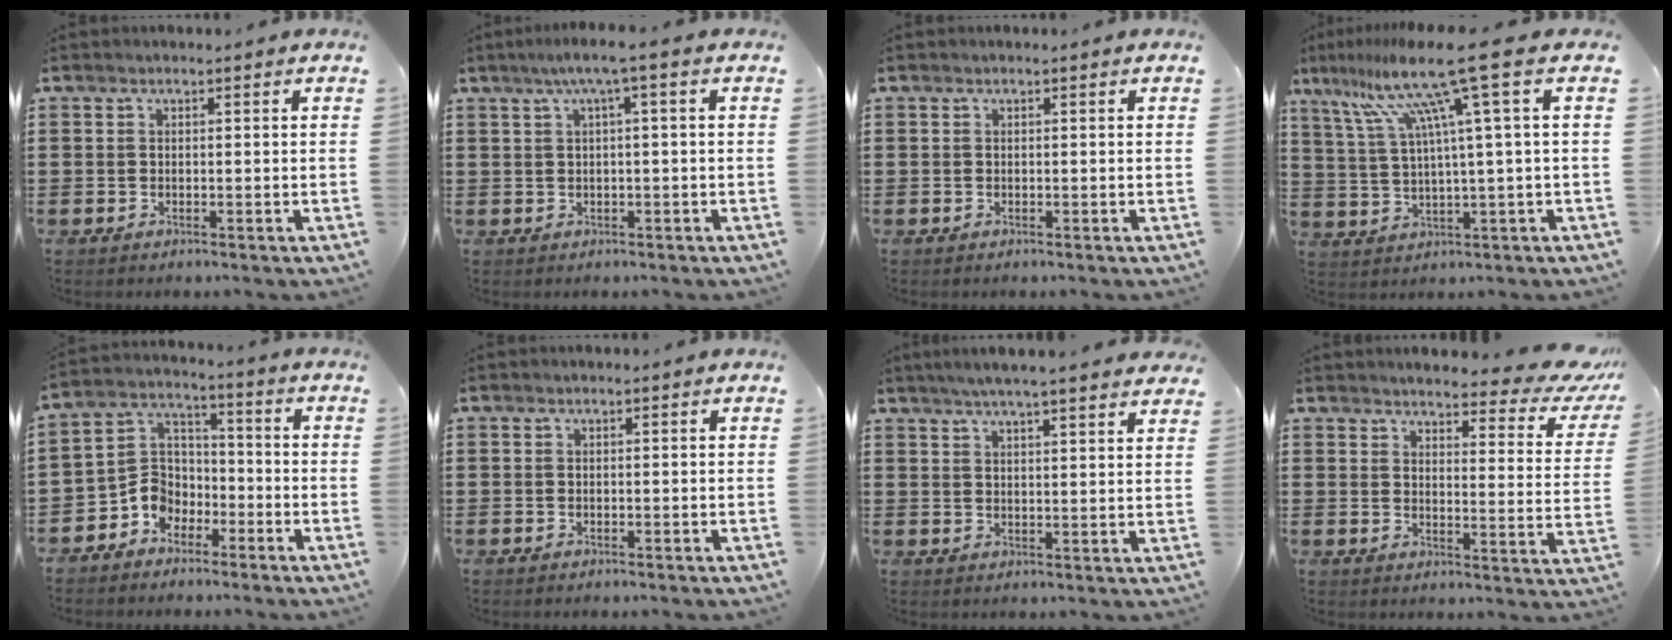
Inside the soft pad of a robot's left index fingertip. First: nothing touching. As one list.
[{"total": 3.0, "force": [0.4, -0.1, 2.9], "torque": [-0.056, 0.000, 0.003]}, {"total": 0.0}, {"total": 13.1, "force": [6.4, -0.9, 11.4], "torque": [-0.256, -0.027, 0.089]}, {"total": 6.2, "force": [-3.9, 4.8, 1.0], "torque": [-0.050, 0.008, -0.084]}, {"total": 0.0}, {"total": 4.4, "force": [4.0, -0.3, 1.8], "torque": [-0.047, -0.009, 0.070]}, {"total": 4.9, "force": [4.5, 0.7, 1.8], "torque": [-0.036, -0.042, 0.072]}]